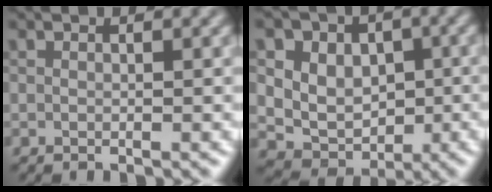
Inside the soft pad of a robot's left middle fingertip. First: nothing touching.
{"total": 10.2, "force": [3.7, 8.2, 4.8], "torque": [-0.089, 0.015, 0.058]}